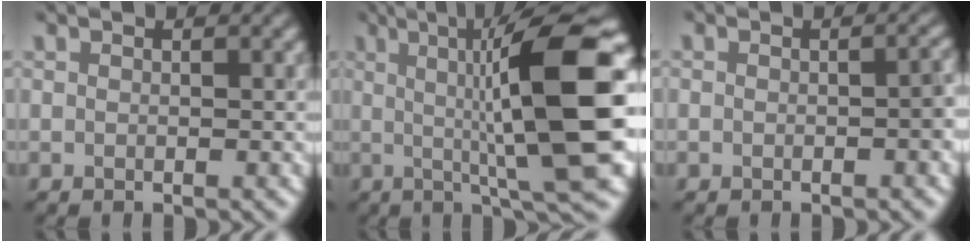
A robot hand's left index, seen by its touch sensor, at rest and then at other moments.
{"total": 13.6, "force": [1.3, 2.4, 13.3], "torque": [-0.167, 0.019, 0.019]}
{"total": 1.3, "force": [-0.4, 0.7, 1.0], "torque": [-0.014, 0.004, -0.005]}